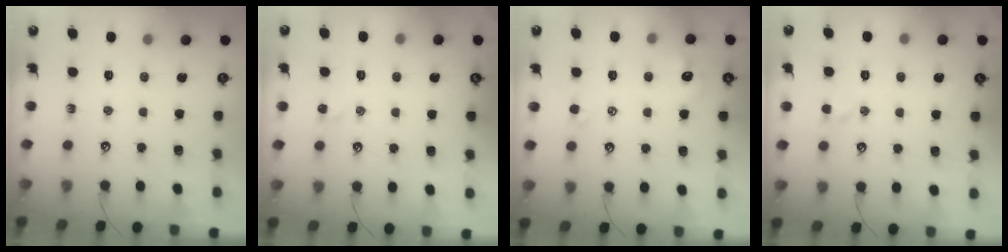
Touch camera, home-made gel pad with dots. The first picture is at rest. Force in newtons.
{"total": 0.5, "press": 0.4, "slide": 0.4}
{"total": 2.3, "press": 2.2, "slide": 0.7}
{"total": 1.7, "press": 1.6, "slide": 0.3}